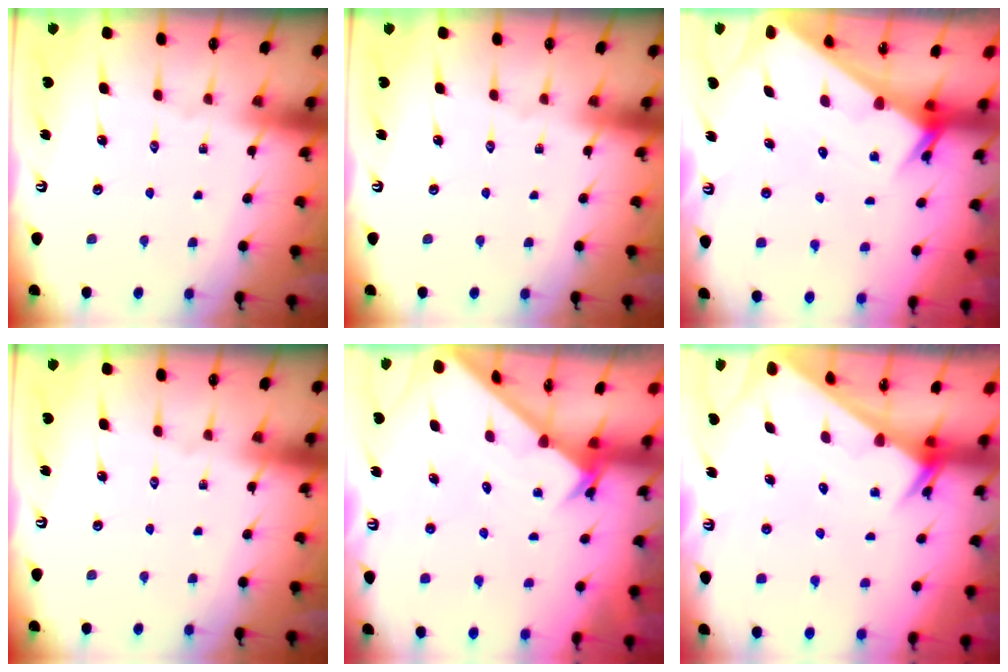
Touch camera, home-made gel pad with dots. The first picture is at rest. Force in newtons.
{"total": 0.0}
{"total": 2.1, "press": 2.1, "slide": 0.1}
{"total": 0.0}
{"total": 2.6, "press": 2.6, "slide": 0.2}
{"total": 2.5, "press": 2.5, "slide": 0.1}